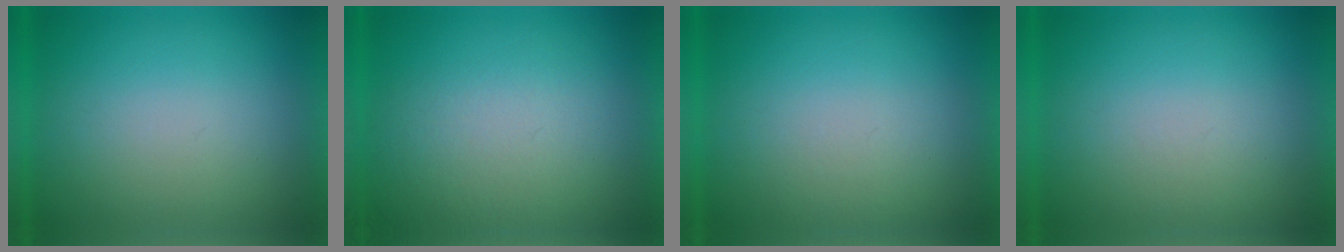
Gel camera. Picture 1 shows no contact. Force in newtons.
{"total": 4.2}
{"total": 1.4}
{"total": 1.1}